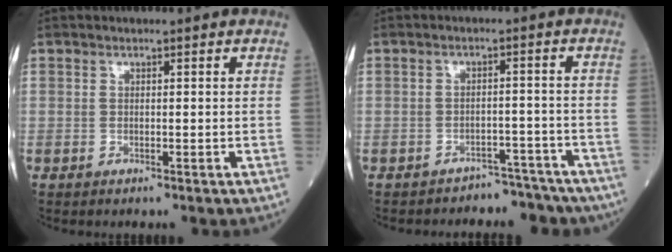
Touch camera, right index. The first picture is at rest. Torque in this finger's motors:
{"motor_torque": [0.48, -1.19, 0.10, 0.00]}